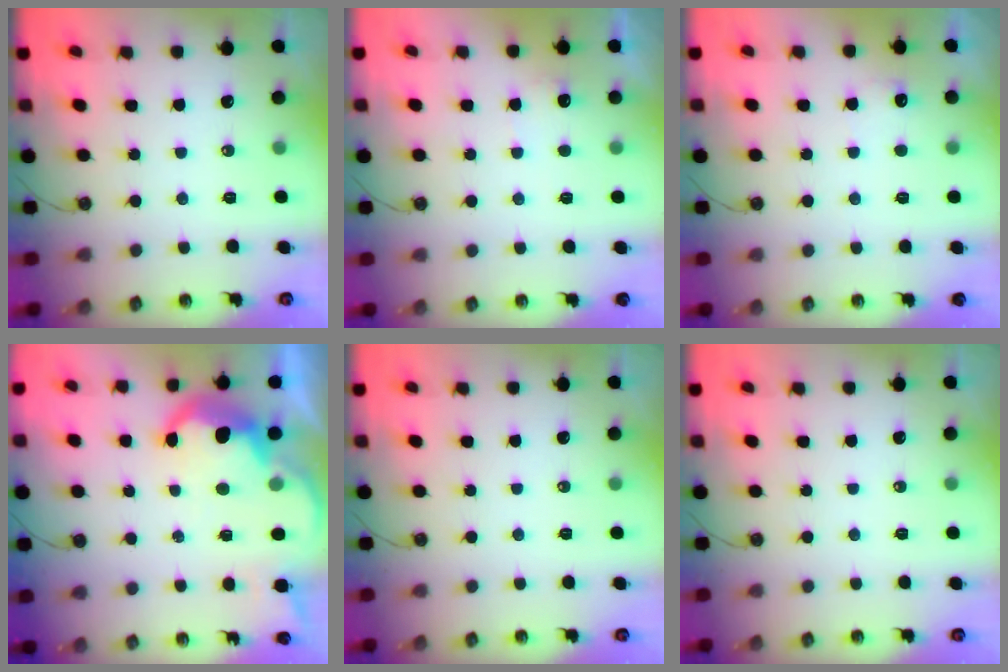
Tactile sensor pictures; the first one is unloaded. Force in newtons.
{"total": 4.4, "press": 4.3, "slide": 0.6}
{"total": 5.5, "press": 5.4, "slide": 1.1}
{"total": 11.3, "press": 11.2, "slide": 1.0}
{"total": 0.0}
{"total": 0.0}